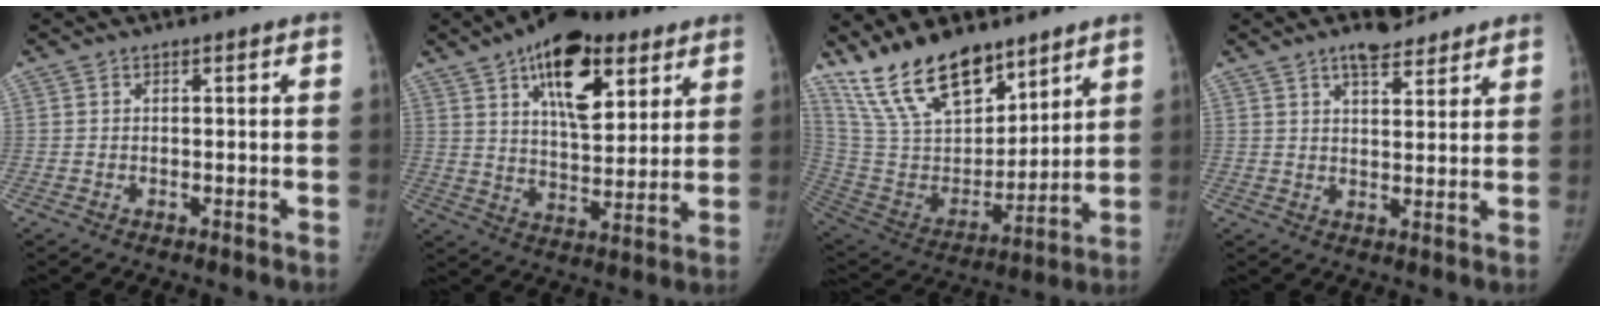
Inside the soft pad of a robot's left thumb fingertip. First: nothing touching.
{"total": 18.6, "force": [9.3, 9.3, 13.1], "torque": [-0.160, -0.031, 0.147]}
{"total": 21.0, "force": [15.5, 9.7, 10.4], "torque": [-0.151, -0.069, 0.292]}
{"total": 6.3, "force": [4.7, 2.5, 3.3], "torque": [-0.034, -0.029, 0.075]}